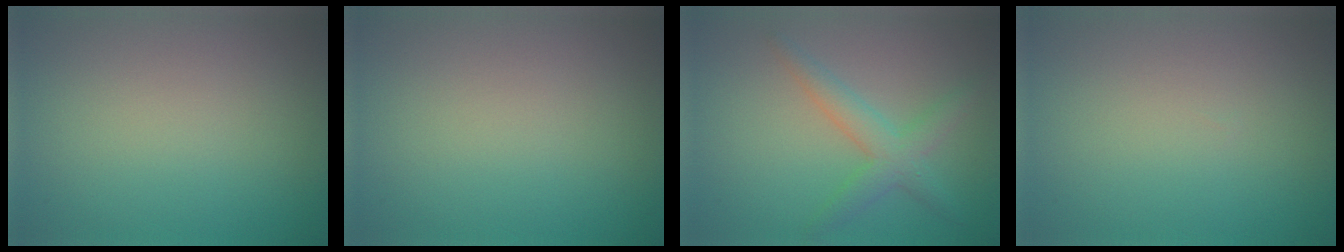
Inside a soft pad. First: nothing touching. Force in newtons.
{"total": 0.0}
{"total": 3.3, "press": 3.3, "slide": 0.1}
{"total": 0.0}